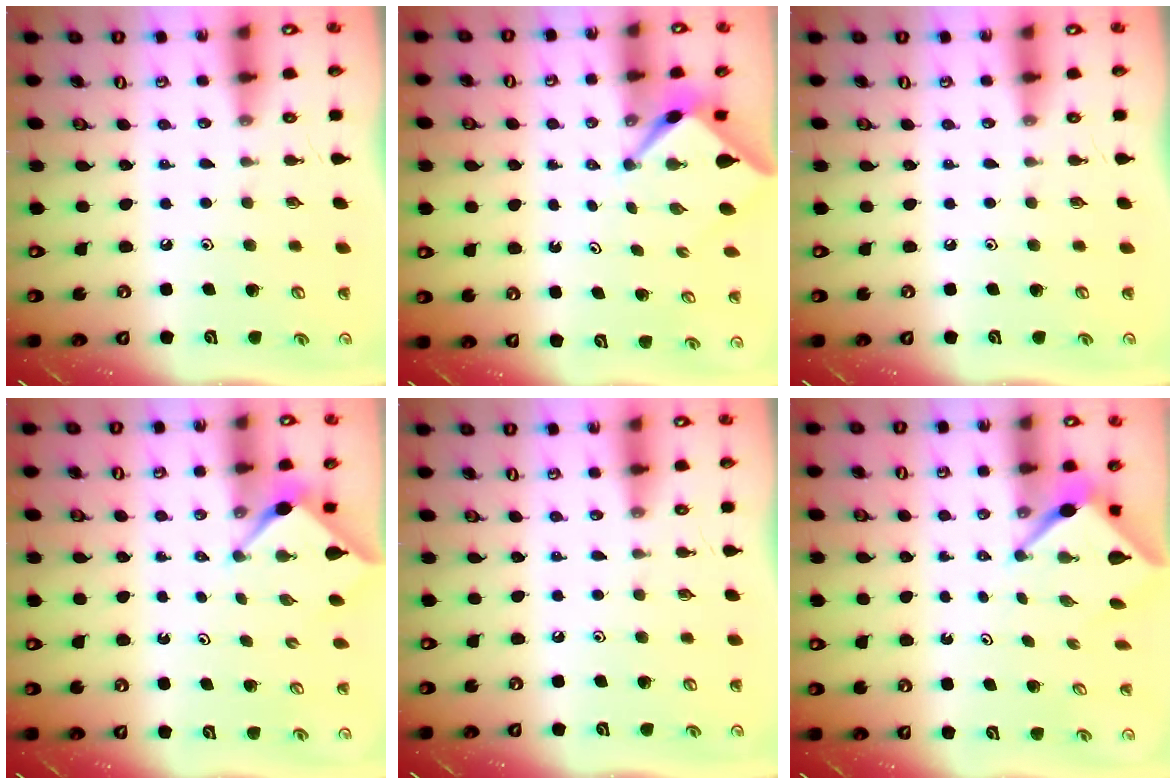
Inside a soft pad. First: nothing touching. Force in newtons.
{"total": 2.6, "press": 2.6, "slide": 0.3}
{"total": 0.0}
{"total": 3.1, "press": 3.0, "slide": 0.3}
{"total": 0.0}
{"total": 3.3, "press": 3.3, "slide": 0.2}